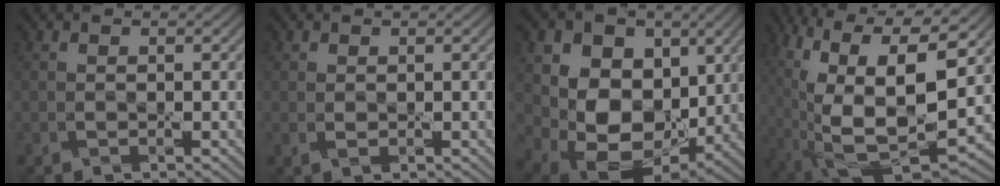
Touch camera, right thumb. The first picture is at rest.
{"total": 0.9, "force": [0.1, 0.6, 0.7], "torque": [-0.018, -0.002, 0.005]}
{"total": 14.1, "force": [2.4, 10.9, 8.7], "torque": [-0.184, -0.017, 0.049]}
{"total": 17.1, "force": [0.5, 7.8, 15.2], "torque": [-0.278, -0.027, 0.024]}